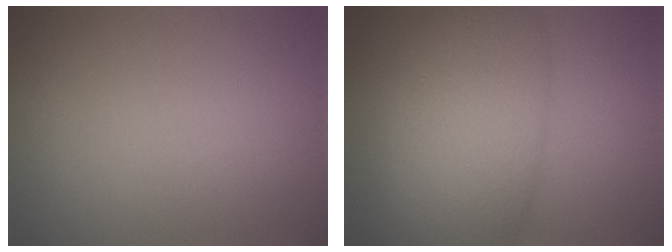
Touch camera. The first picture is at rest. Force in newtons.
{"total": 8.7, "press": 8.7, "slide": 0.5}